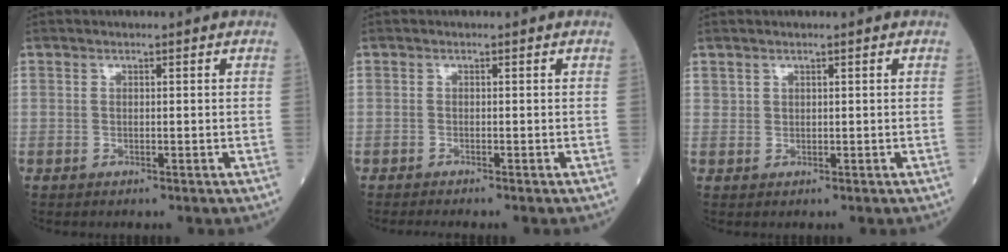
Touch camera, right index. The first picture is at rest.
{"total": 2.6, "force": [-2.3, -0.2, 1.3], "torque": [-0.012, -0.002, -0.033]}
{"total": 0.6, "force": [0.4, 0.4, 0.0], "torque": [0.006, 0.000, 0.006]}